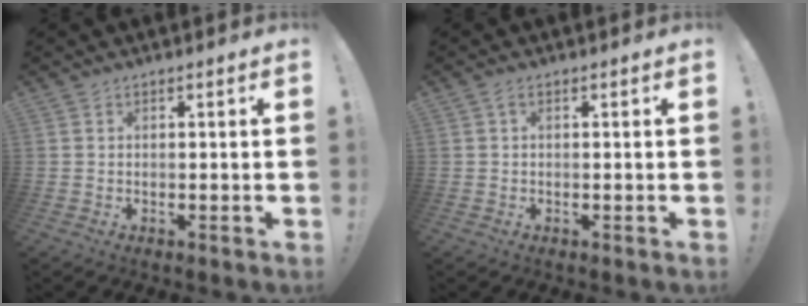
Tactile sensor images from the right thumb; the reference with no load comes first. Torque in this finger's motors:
{"motor_torque": [0.01, -0.02, 0.16, -0.13, 0.00]}